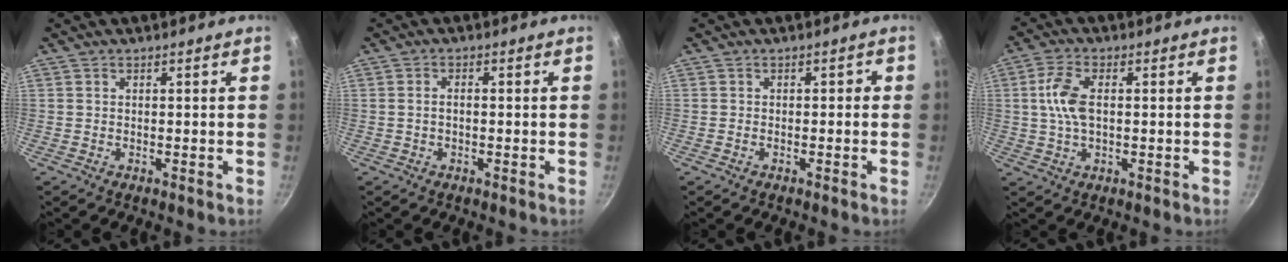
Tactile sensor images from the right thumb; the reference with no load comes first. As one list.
[{"total": 1.6, "force": [-0.3, 0.9, 1.3], "torque": [-0.029, 0.011, -0.007]}, {"total": 1.3, "force": [-0.7, 0.9, 0.6], "torque": [-0.001, 0.014, -0.011]}, {"total": 7.2, "force": [0.6, 3.8, 6.1], "torque": [-0.124, 0.011, 0.008]}]